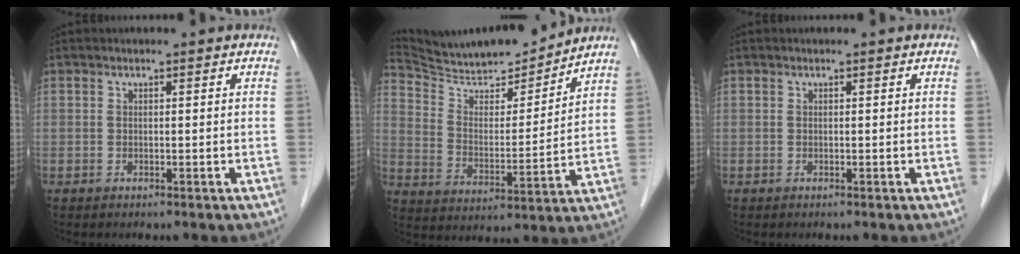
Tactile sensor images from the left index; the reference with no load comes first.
{"total": 14.6, "force": [14.0, 0.9, 4.0], "torque": [-0.078, -0.005, 0.245]}
{"total": 0.0}